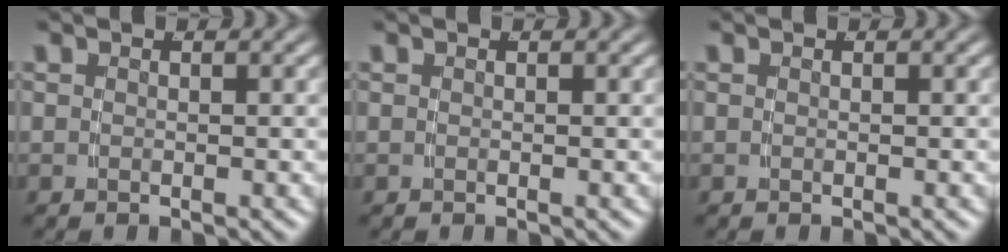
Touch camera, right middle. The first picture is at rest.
{"total": 0.0}
{"total": 0.0}